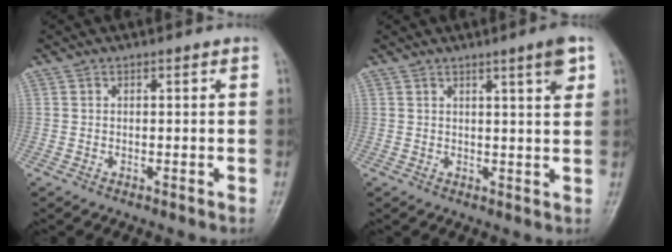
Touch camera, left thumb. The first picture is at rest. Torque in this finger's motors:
{"motor_torque": [-0.29, -0.02, -0.13, -0.19, 0.05]}